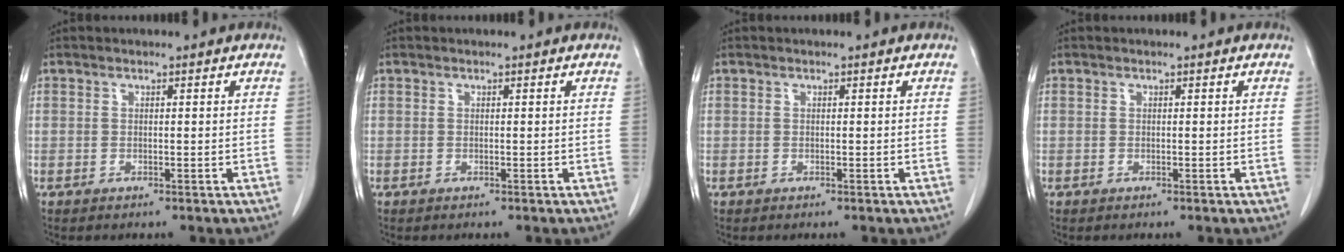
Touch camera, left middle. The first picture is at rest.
{"total": 0.0}
{"total": 0.0}
{"total": 0.0}